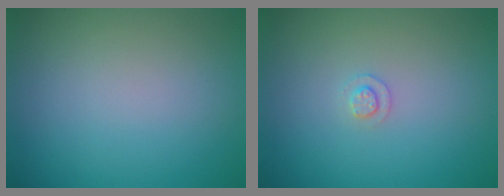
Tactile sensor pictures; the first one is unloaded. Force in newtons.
{"total": 1.0, "press": 1.0, "slide": 0.2}